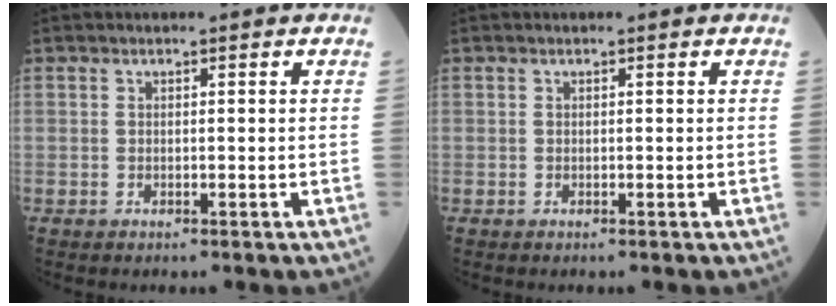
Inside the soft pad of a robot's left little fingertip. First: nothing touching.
{"total": 0.0}